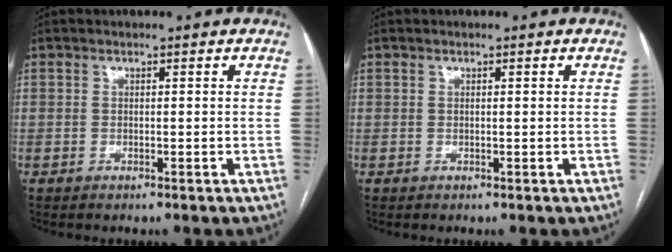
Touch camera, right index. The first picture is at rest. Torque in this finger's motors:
{"motor_torque": [0.18, 0.07, 0.03, 0.01]}